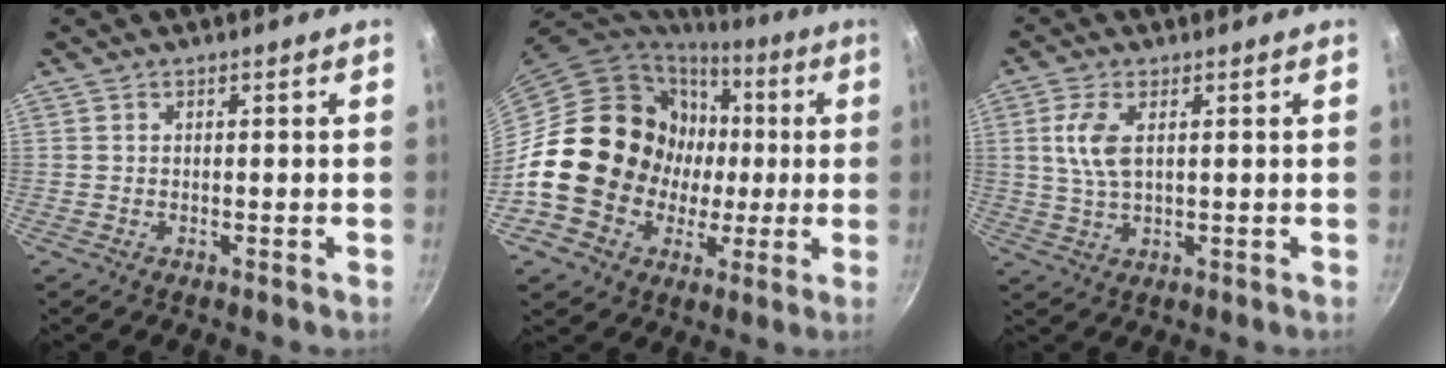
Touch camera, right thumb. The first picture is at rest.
{"total": 22.3, "force": [-0.7, 19.4, 10.9], "torque": [-0.177, 0.028, 0.004]}
{"total": 6.3, "force": [1.5, 3.0, 5.4], "torque": [-0.112, 0.000, 0.030]}